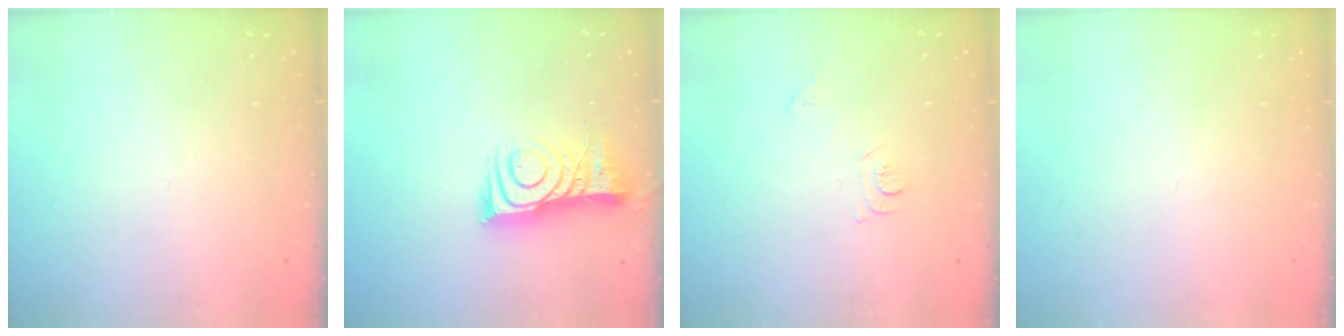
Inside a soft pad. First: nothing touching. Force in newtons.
{"total": 10.2, "press": 10.1, "slide": 0.9}
{"total": 5.6, "press": 5.6, "slide": 0.7}
{"total": 1.7, "press": 1.7, "slide": 0.1}